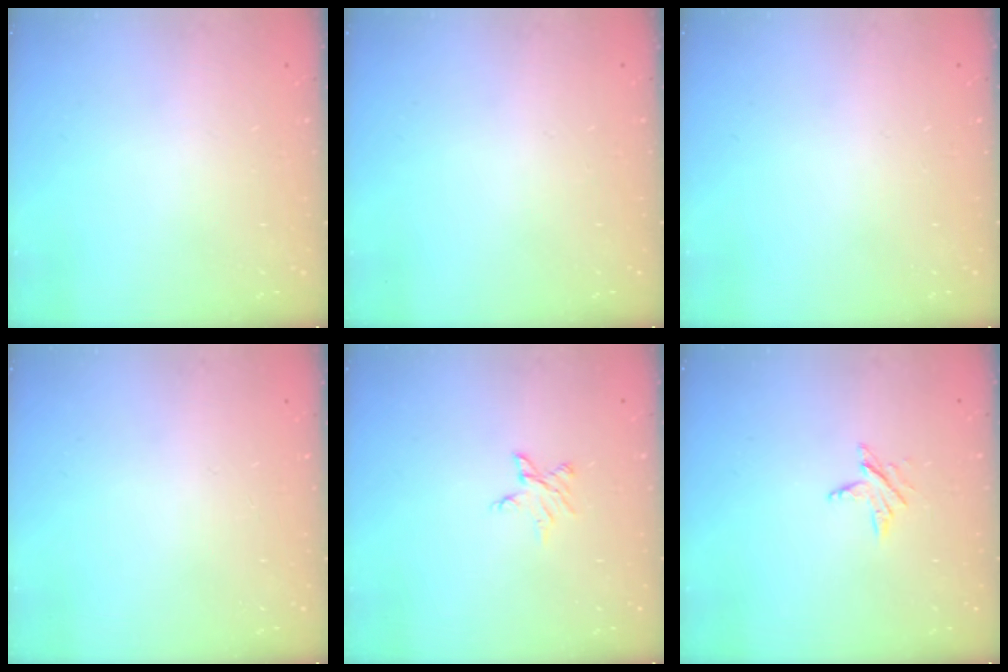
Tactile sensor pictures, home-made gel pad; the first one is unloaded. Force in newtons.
{"total": 0.0}
{"total": 0.0}
{"total": 0.0}
{"total": 4.0, "press": 4.0, "slide": 0.5}
{"total": 3.8, "press": 3.8, "slide": 0.5}